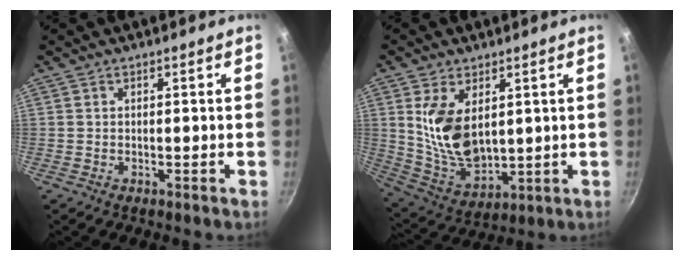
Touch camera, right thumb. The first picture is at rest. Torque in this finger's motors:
{"motor_torque": [-0.45, 0.91, 0.59, 0.39, 0.18]}